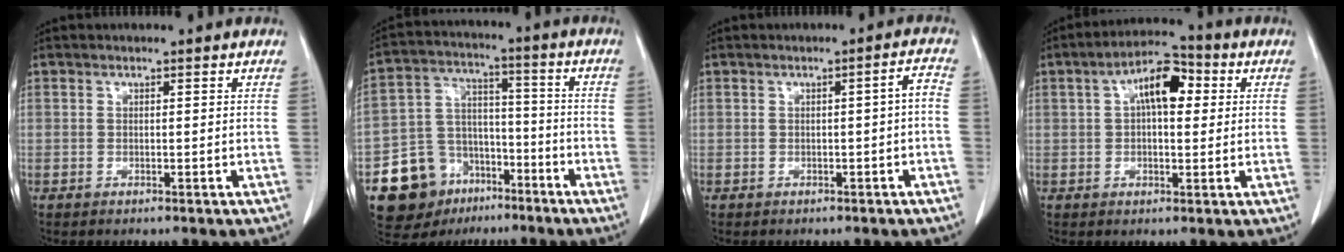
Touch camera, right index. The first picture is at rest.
{"total": 13.4, "force": [-7.7, 10.1, 4.2], "torque": [-0.084, 0.055, -0.122]}
{"total": 2.5, "force": [-0.8, 0.2, 2.4], "torque": [-0.029, 0.009, -0.014]}
{"total": 8.5, "force": [2.1, 3.6, 7.4], "torque": [-0.125, 0.030, 0.027]}